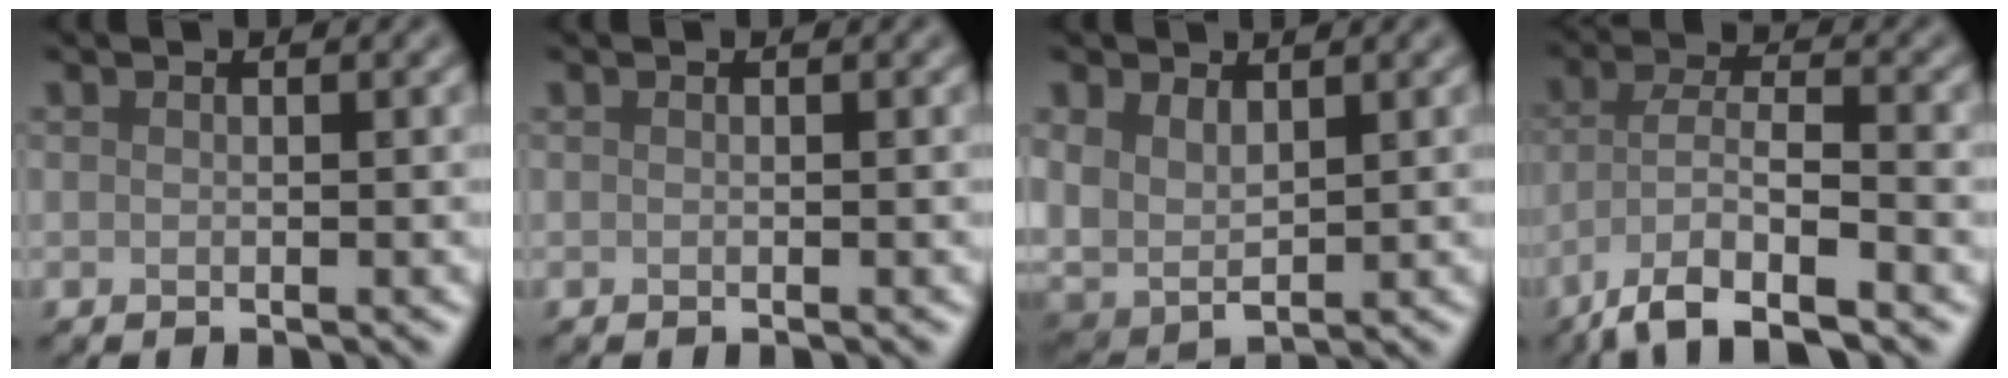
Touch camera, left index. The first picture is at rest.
{"total": 0.0}
{"total": 4.7, "force": [1.7, 3.0, 3.1], "torque": [-0.072, -0.008, 0.033]}
{"total": 7.3, "force": [-4.6, 2.0, 5.3], "torque": [-0.097, 0.000, -0.090]}